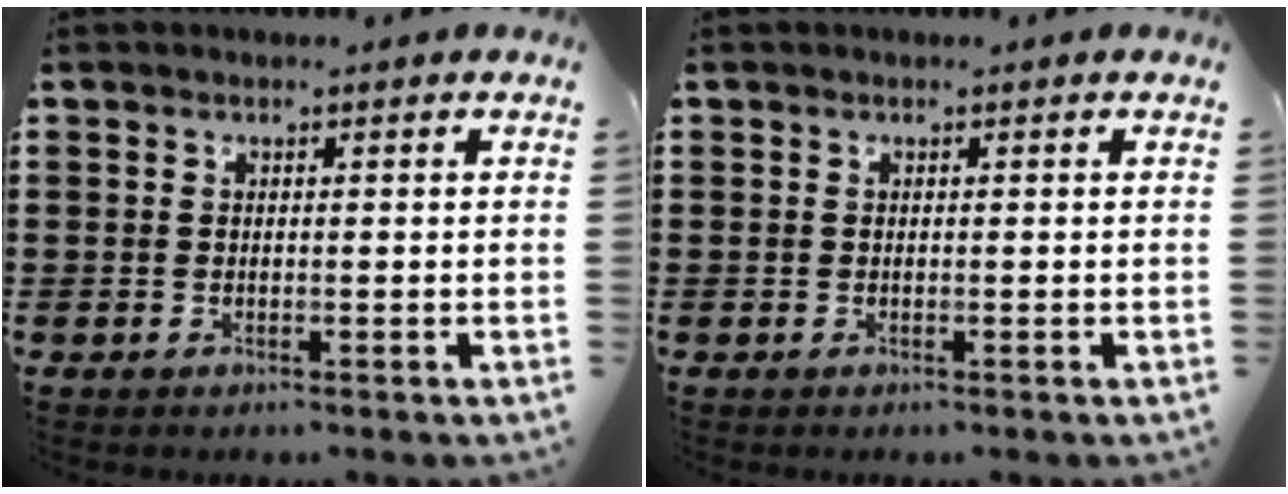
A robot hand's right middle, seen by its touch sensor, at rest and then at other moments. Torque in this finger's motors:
{"motor_torque": [-0.07, 0.07, 0.00, 0.00]}